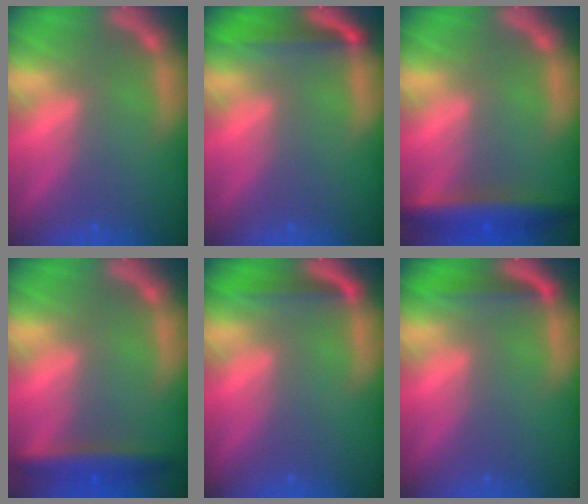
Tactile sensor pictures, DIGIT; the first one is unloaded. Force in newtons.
{"total": 4.0}
{"total": 5.5}
{"total": 4.0}
{"total": 2.5}
{"total": 2.5}